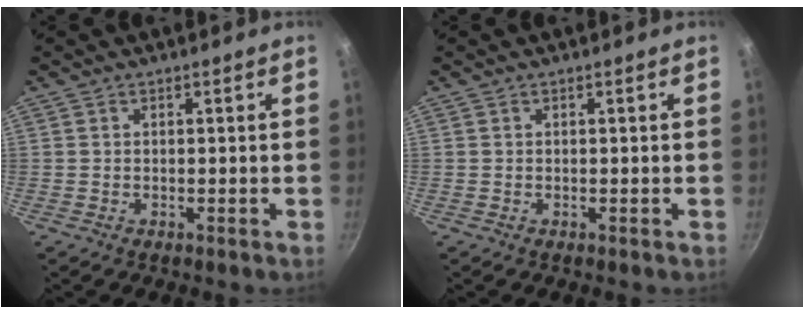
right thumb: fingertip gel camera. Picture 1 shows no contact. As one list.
[{"total": 0.0}]